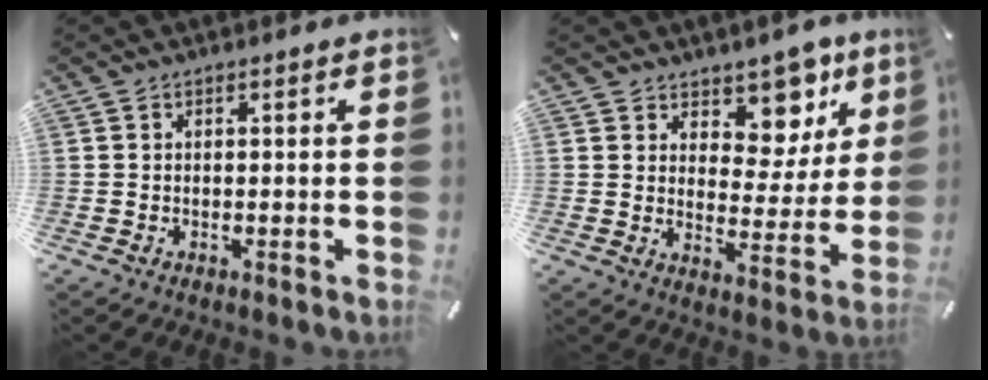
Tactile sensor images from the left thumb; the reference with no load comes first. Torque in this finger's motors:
{"motor_torque": [0.24, 0.14, 0.24, -0.13, 0.11]}